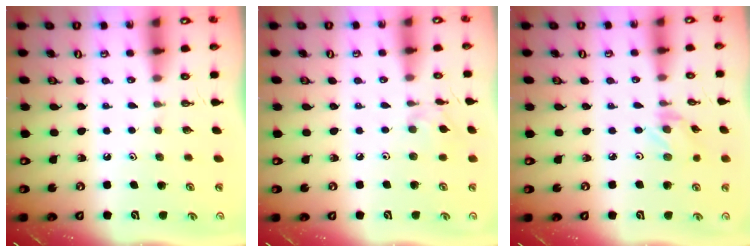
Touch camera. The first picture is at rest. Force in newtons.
{"total": 3.7, "press": 3.7, "slide": 0.3}
{"total": 1.1, "press": 1.0, "slide": 0.4}